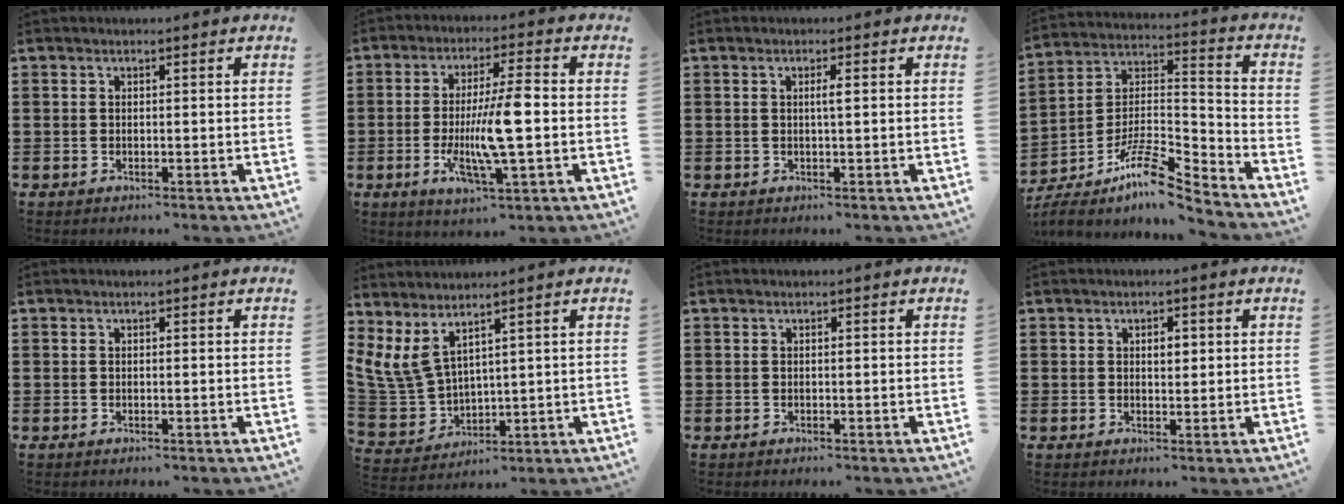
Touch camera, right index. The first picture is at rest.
{"total": 9.8, "force": [-1.1, 1.7, 9.5], "torque": [-0.183, -0.013, -0.028]}
{"total": 1.4, "force": [0.3, 0.0, 1.4], "torque": [-0.026, 0.001, 0.003]}
{"total": 10.4, "force": [-7.9, 2.2, 6.5], "torque": [-0.127, 0.006, -0.154]}
{"total": 0.0}
{"total": 6.2, "force": [4.2, 2.9, 3.4], "torque": [-0.115, -0.024, 0.072]}
{"total": 0.0}
{"total": 1.9, "force": [0.5, 1.0, 1.6], "torque": [-0.024, 0.004, 0.005]}